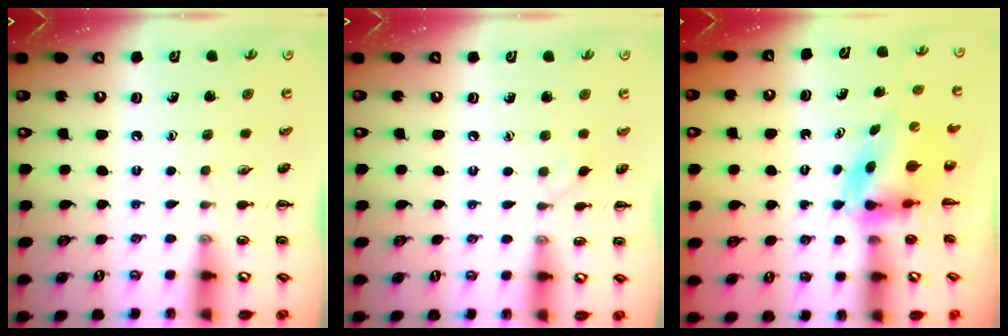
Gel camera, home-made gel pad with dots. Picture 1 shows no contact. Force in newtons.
{"total": 3.0, "press": 2.8, "slide": 1.0}
{"total": 5.3, "press": 5.2, "slide": 0.9}